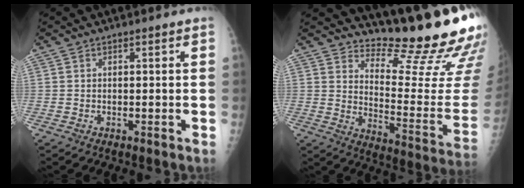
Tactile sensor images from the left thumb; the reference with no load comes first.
{"total": 18.5, "force": [16.8, 2.1, 7.5], "torque": [-0.075, -0.185, 0.228]}